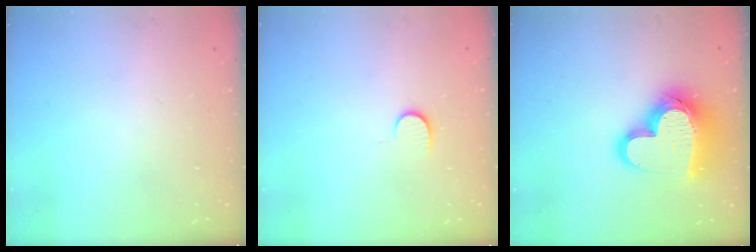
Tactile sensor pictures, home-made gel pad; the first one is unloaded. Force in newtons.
{"total": 7.0, "press": 7.0, "slide": 0.8}
{"total": 18.9, "press": 18.7, "slide": 2.7}